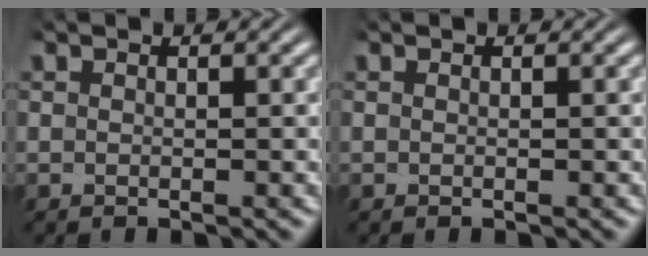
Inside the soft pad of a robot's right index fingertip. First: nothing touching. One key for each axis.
{"total": 0.0}